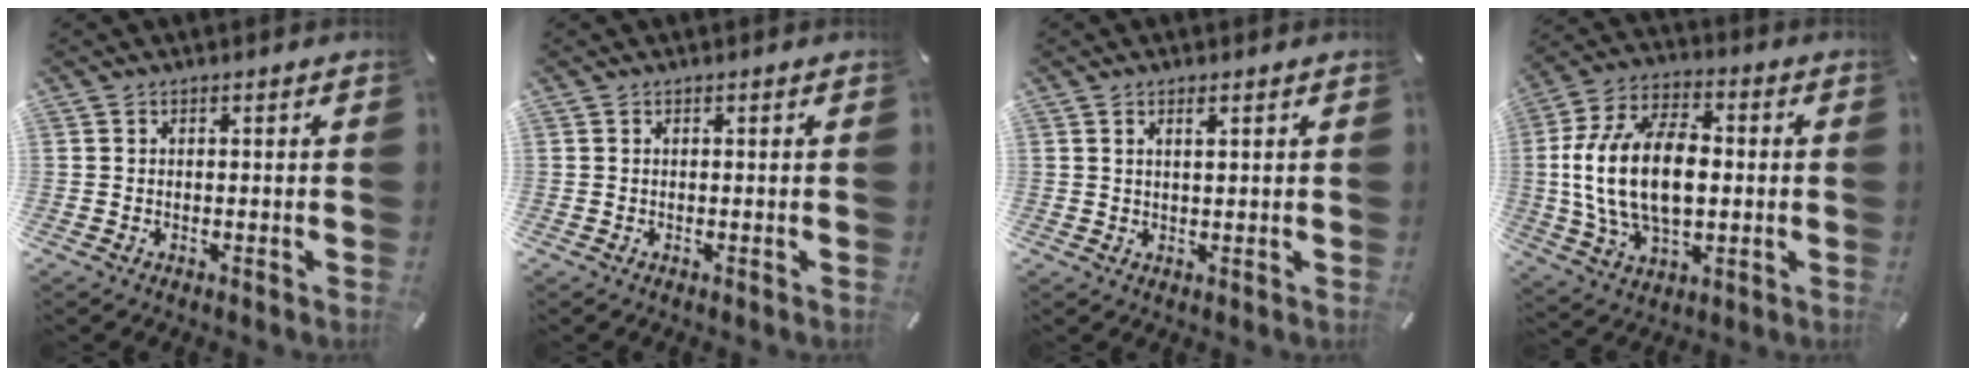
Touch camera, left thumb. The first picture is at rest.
{"total": 0.0}
{"total": 1.6, "force": [0.9, 0.4, 1.3], "torque": [-0.027, 0.001, 0.015]}
{"total": 19.7, "force": [0.0, 12.7, 15.1], "torque": [-0.327, 0.003, -0.004]}